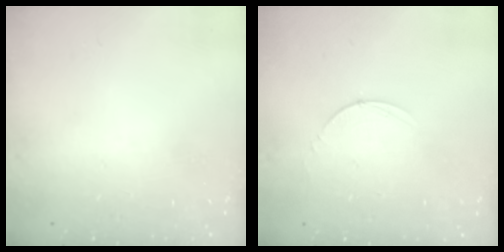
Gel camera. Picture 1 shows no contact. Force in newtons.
{"total": 2.8, "press": 2.8, "slide": 0.3}